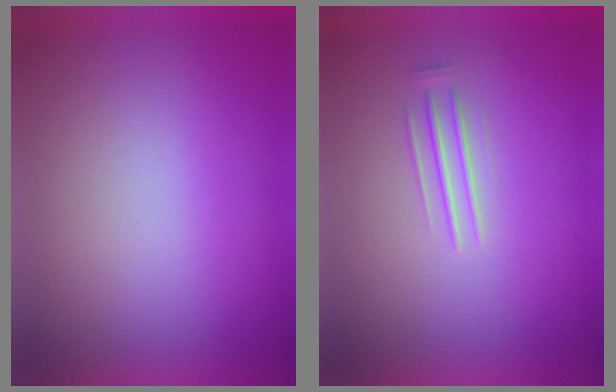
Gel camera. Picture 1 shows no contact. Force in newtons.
{"total": 1.3}